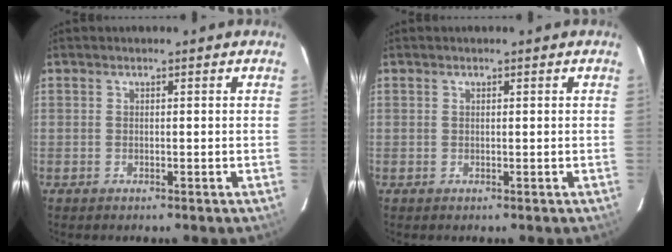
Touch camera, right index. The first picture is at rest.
{"total": 0.0}